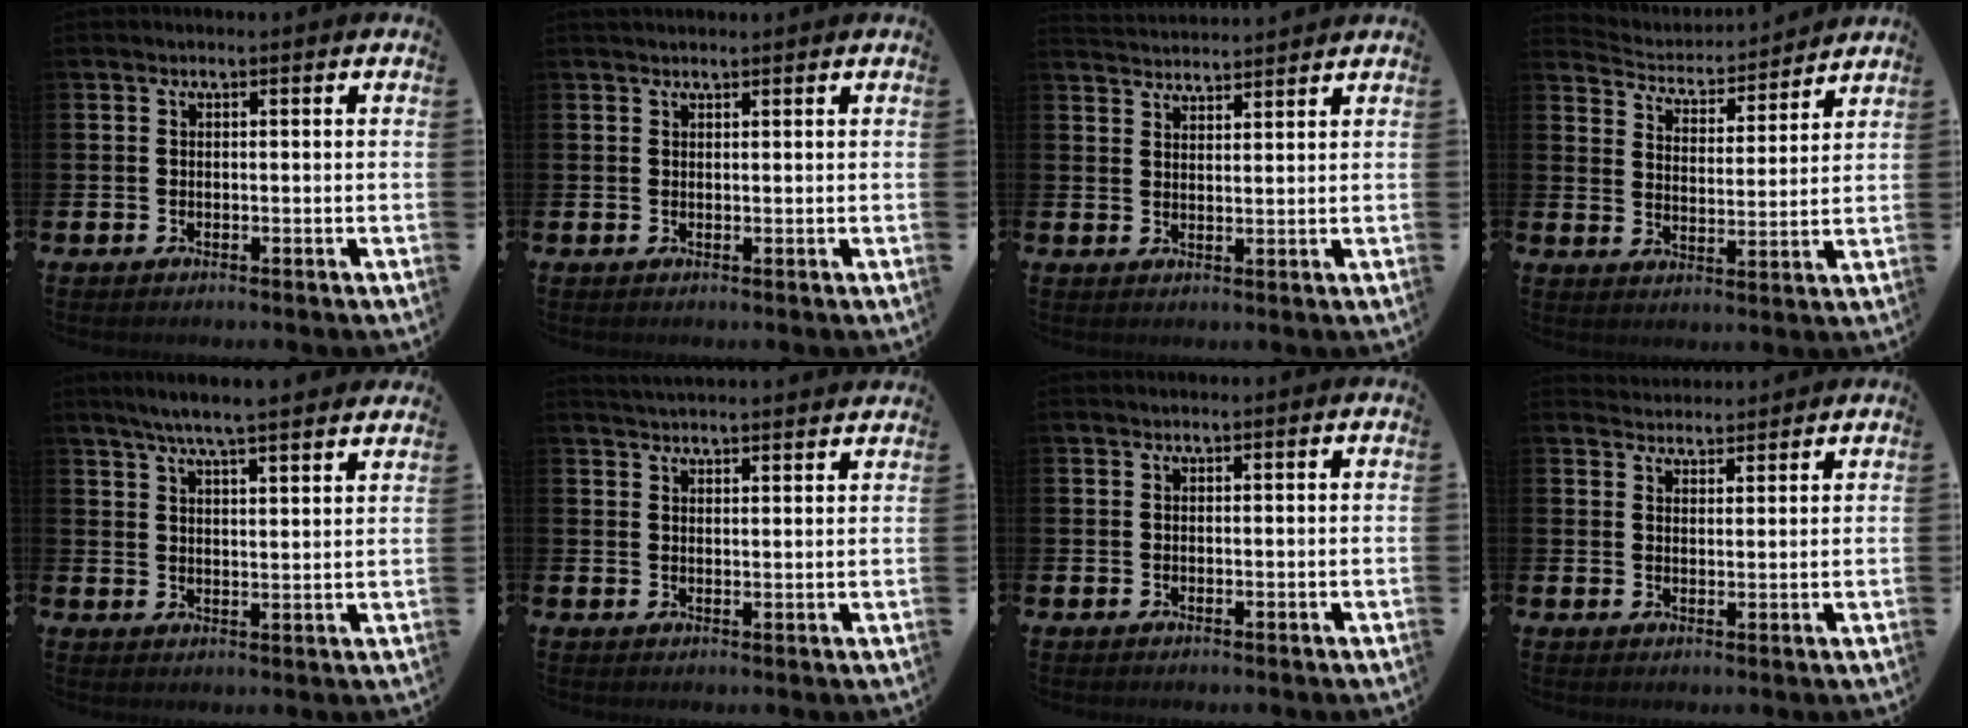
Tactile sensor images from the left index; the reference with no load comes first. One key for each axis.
{"total": 0.8, "fx": 0.8, "fy": 0.2, "fz": 0.1, "tx": 0.009, "ty": -0.002, "tz": 0.012}
{"total": 3.3, "fx": 3.3, "fy": 0.0, "fz": -0.2, "tx": 0.000, "ty": -0.023, "tz": 0.060}
{"total": 4.2, "fx": 4.0, "fy": 1.2, "fz": 0.2, "tx": -0.033, "ty": -0.039, "tz": 0.064}
{"total": 6.0, "fx": 5.7, "fy": -0.4, "fz": 1.8, "tx": -0.045, "ty": -0.029, "tz": 0.100}
{"total": 3.5, "fx": 3.5, "fy": -0.1, "fz": 0.2, "tx": -0.007, "ty": -0.018, "tz": 0.064}
{"total": 0.0}
{"total": 3.1, "fx": 3.0, "fy": 0.7, "fz": -0.3, "tx": 0.000, "ty": -0.016, "tz": 0.056}